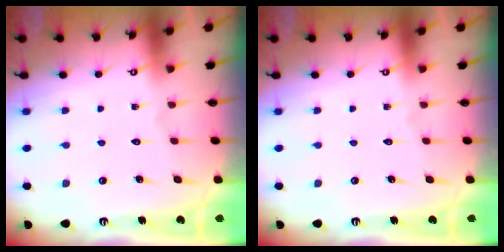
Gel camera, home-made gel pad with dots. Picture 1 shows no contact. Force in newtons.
{"total": 0.0}